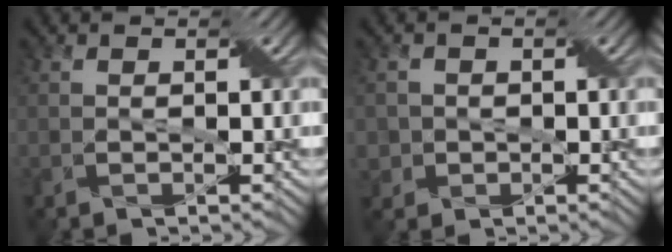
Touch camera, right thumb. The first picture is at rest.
{"total": 2.6, "force": [-0.4, 2.6, 0.3], "torque": [-0.004, 0.005, -0.017]}